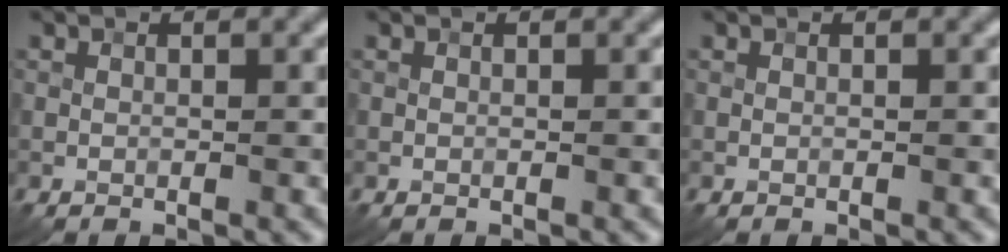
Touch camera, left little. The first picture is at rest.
{"total": 0.0}
{"total": 0.0}